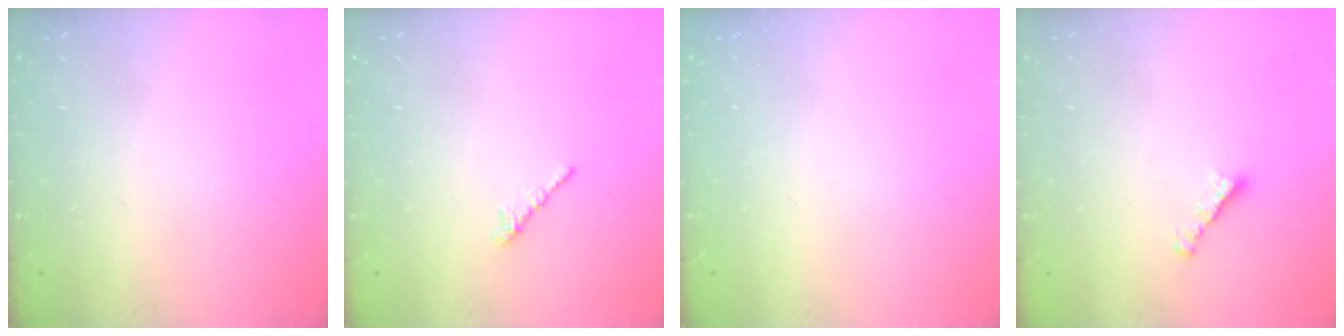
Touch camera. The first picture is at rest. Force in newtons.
{"total": 2.4, "press": 2.3, "slide": 0.7}
{"total": 0.0}
{"total": 3.0, "press": 3.0, "slide": 0.1}